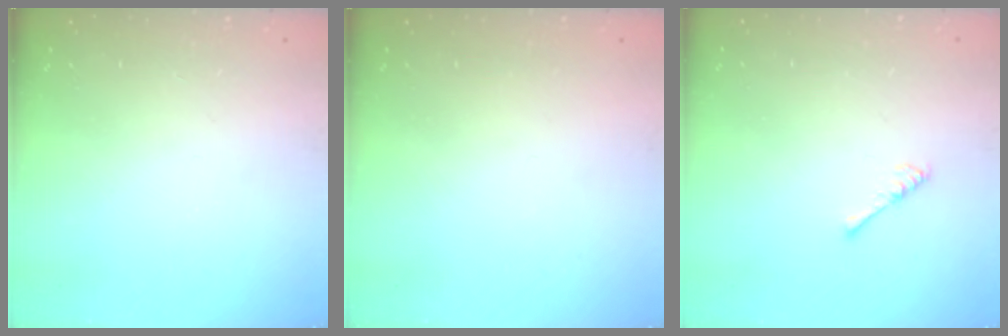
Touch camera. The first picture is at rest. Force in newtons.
{"total": 1.6, "press": 1.6, "slide": 0.2}
{"total": 1.8, "press": 1.7, "slide": 0.4}